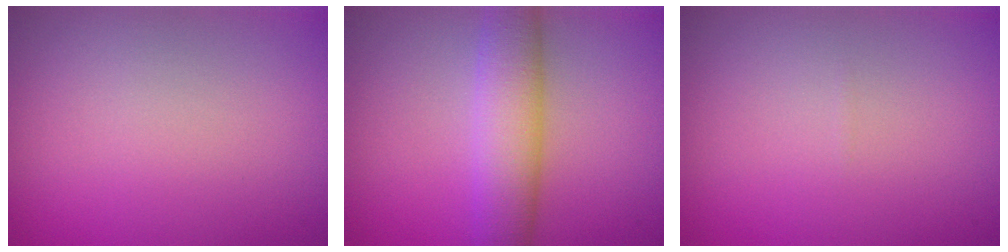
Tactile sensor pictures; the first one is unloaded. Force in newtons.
{"total": 5.3, "press": 5.3, "slide": 0.2}
{"total": 0.0}